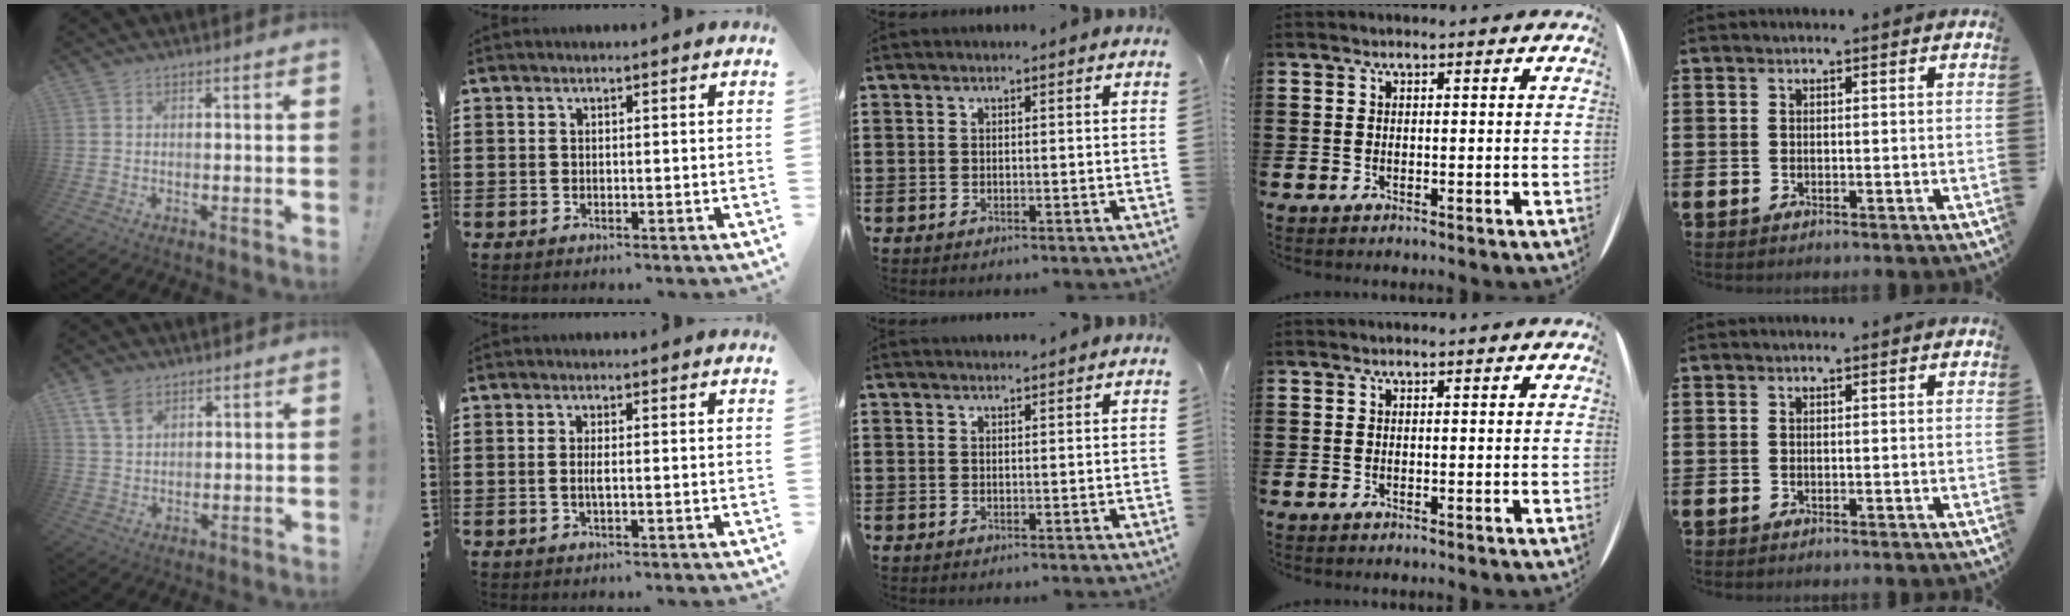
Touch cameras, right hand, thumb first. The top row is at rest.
{"thumb": {"total": 6.7, "force": [4.0, 4.1, 3.5], "torque": [-0.067, -0.011, 0.079]}, "index": {"total": 1.7, "force": [-0.2, 0.3, 1.6], "torque": [-0.039, -0.003, -0.007]}, "middle": {"total": 0.9, "force": [0.9, 0.0, 0.1], "torque": [-0.004, -0.001, 0.018]}}